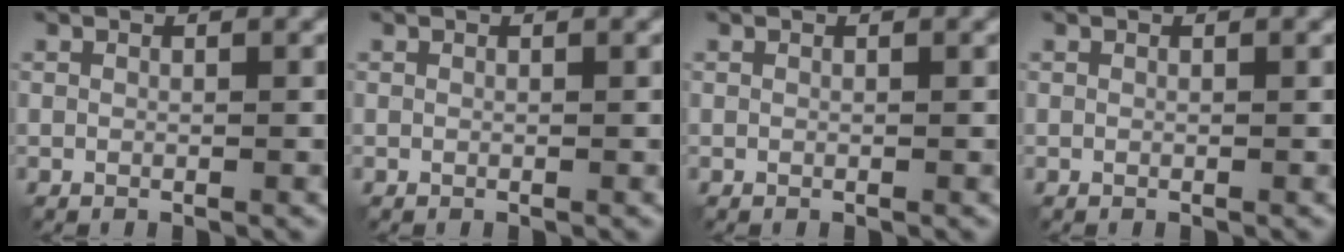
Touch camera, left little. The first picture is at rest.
{"total": 0.0}
{"total": 0.0}
{"total": 0.0}